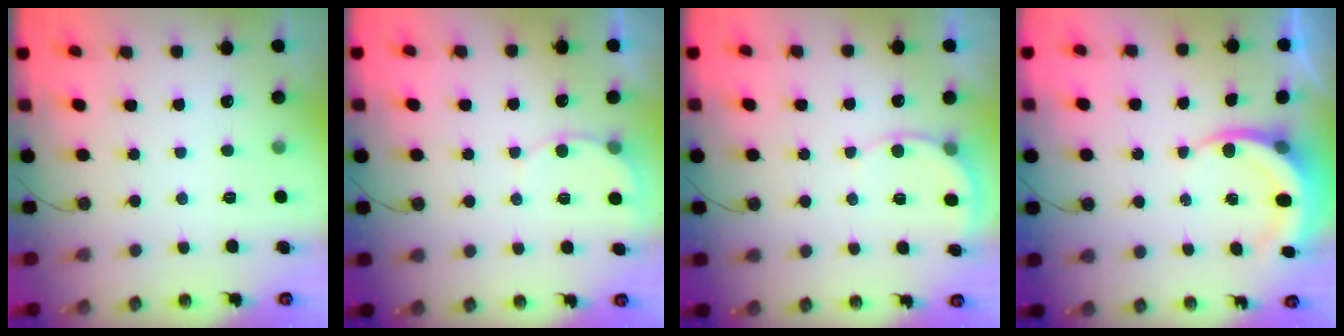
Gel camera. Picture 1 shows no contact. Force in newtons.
{"total": 4.8, "press": 4.8, "slide": 0.4}
{"total": 4.6, "press": 4.6, "slide": 0.4}
{"total": 5.3, "press": 5.3, "slide": 0.3}